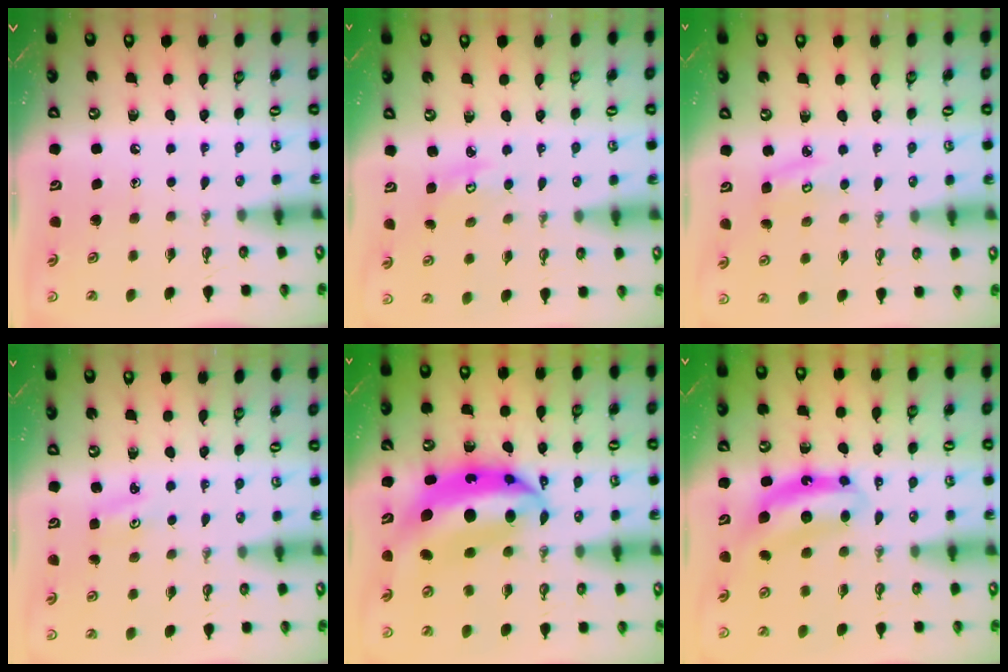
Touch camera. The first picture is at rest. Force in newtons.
{"total": 2.9, "press": 2.9, "slide": 0.1}
{"total": 5.4, "press": 5.4, "slide": 0.5}
{"total": 2.0, "press": 2.0, "slide": 0.3}
{"total": 13.4, "press": 13.4, "slide": 1.0}
{"total": 7.6, "press": 7.6, "slide": 0.6}